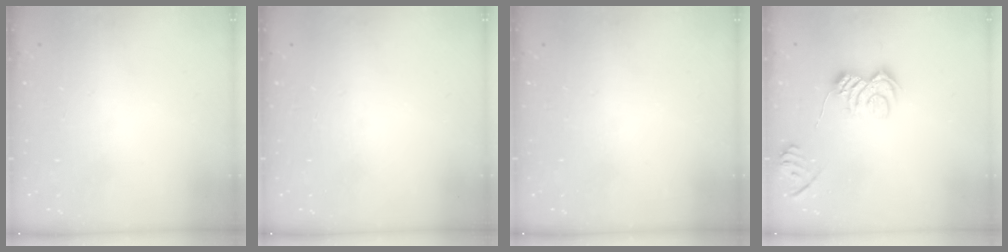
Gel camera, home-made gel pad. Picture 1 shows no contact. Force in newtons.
{"total": 0.0}
{"total": 0.0}
{"total": 9.1, "press": 9.0, "slide": 0.8}